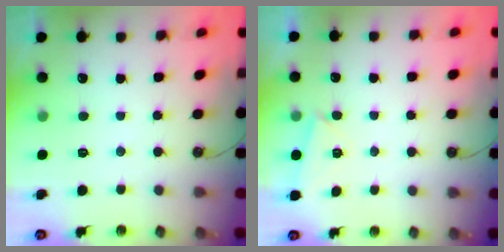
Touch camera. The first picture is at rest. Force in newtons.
{"total": 2.6, "press": 1.5, "slide": 2.1}